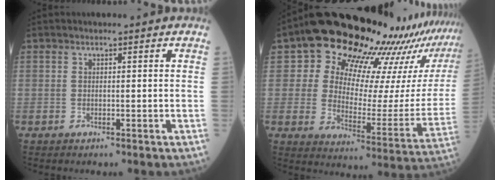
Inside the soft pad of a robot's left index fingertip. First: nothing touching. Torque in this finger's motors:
{"motor_torque": [2.06, -0.08, 1.05, 0.21]}